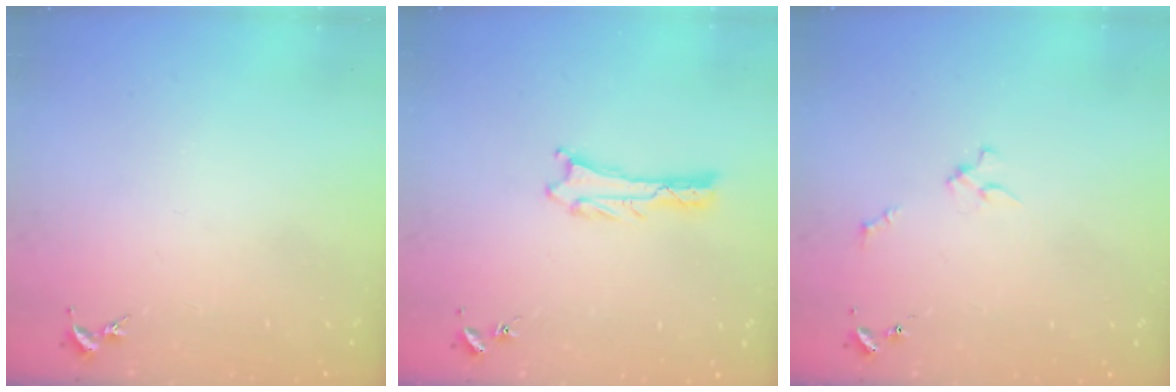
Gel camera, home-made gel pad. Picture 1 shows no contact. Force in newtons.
{"total": 0.6, "press": 0.6, "slide": 0.1}
{"total": 2.0, "press": 2.0, "slide": 0.2}